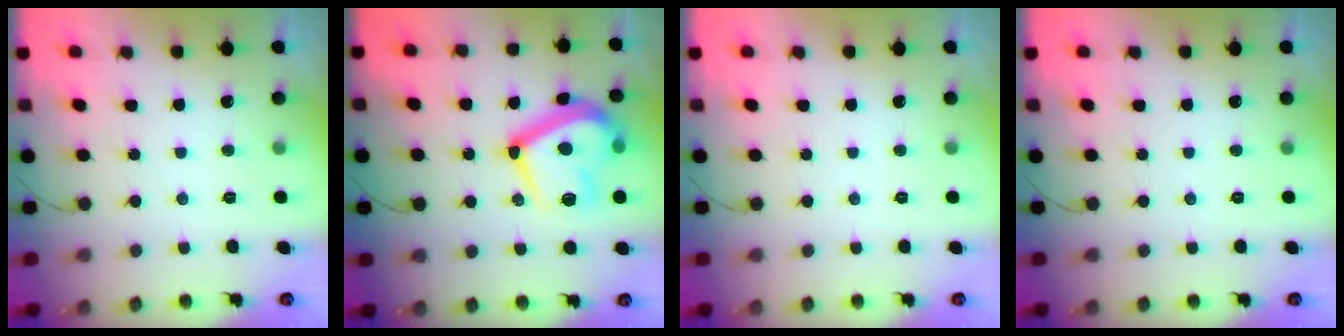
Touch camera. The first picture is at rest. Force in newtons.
{"total": 18.1, "press": 18.1, "slide": 1.0}
{"total": 0.0}
{"total": 0.0}